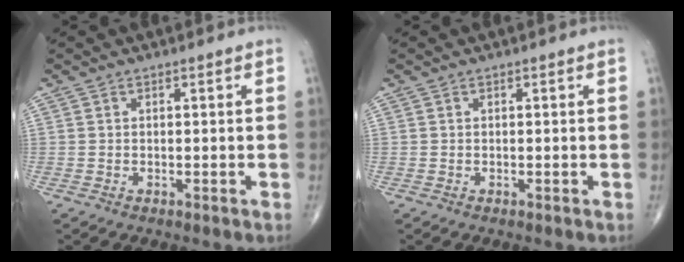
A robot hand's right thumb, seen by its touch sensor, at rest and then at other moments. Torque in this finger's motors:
{"motor_torque": [0.00, -0.01, 0.12, 0.12, 0.03]}